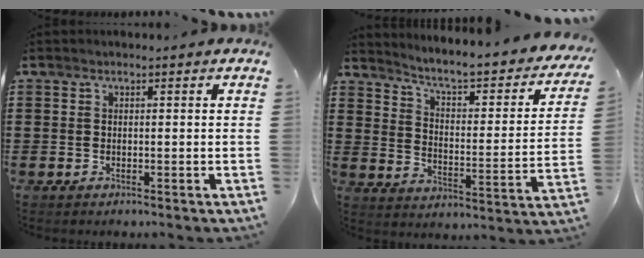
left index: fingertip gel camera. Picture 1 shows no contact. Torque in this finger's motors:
{"motor_torque": [0.30, 0.34, 0.49, 0.11]}